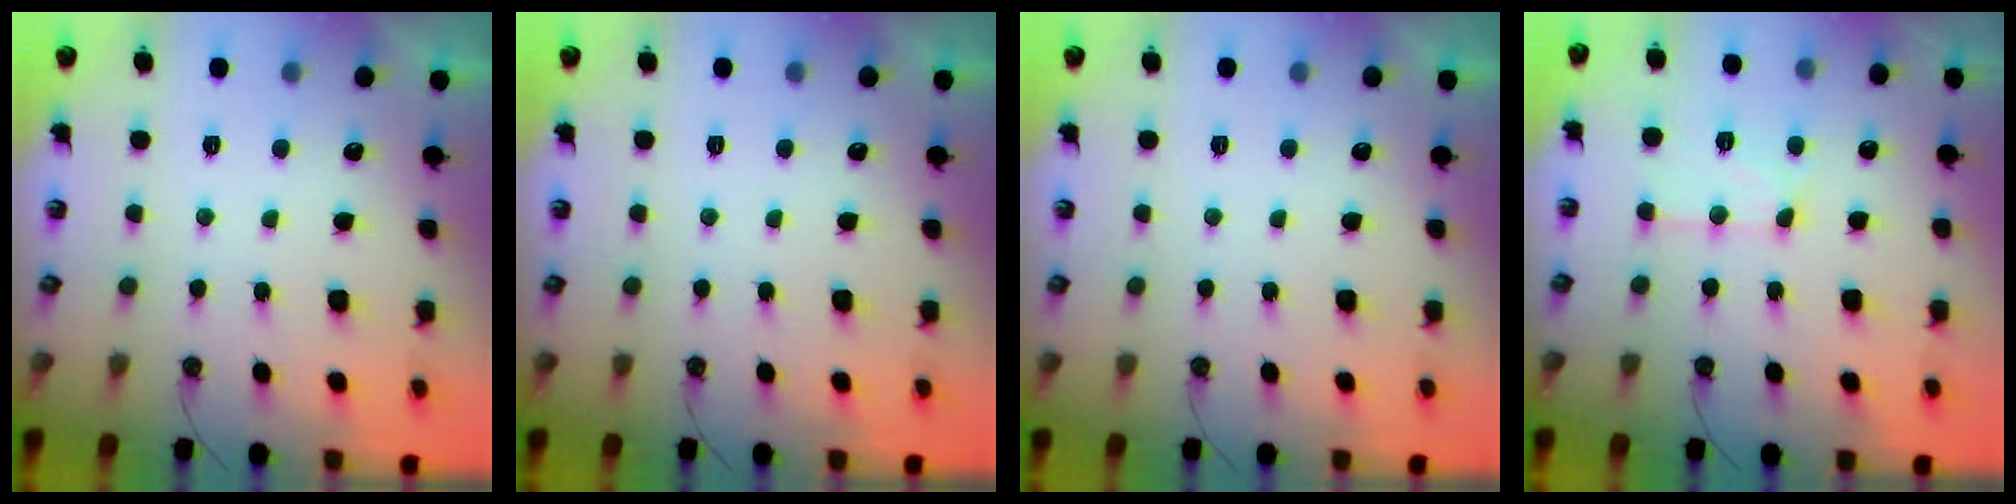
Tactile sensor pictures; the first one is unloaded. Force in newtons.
{"total": 0.0}
{"total": 0.0}
{"total": 12.0, "press": 11.9, "slide": 1.2}